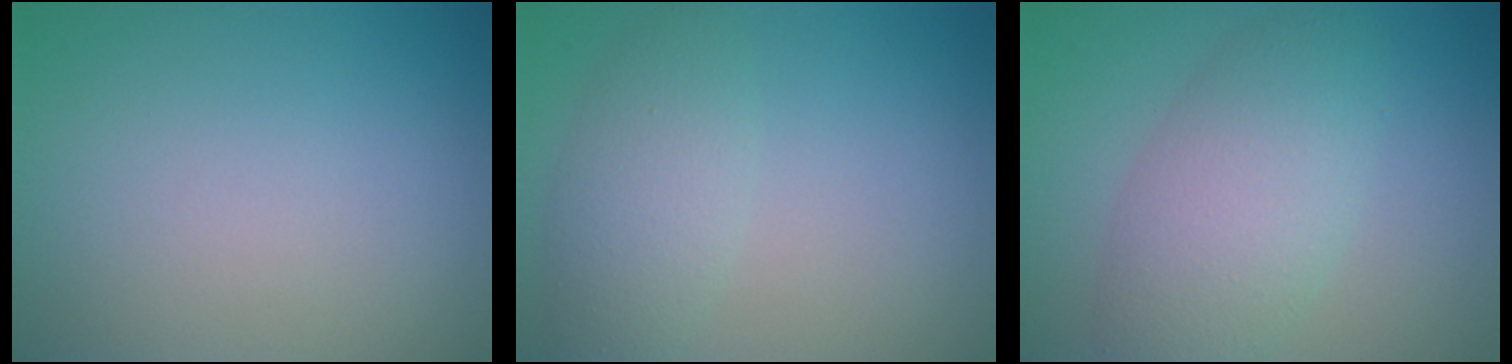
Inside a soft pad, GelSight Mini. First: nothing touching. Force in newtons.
{"total": 2.6, "press": 2.6, "slide": 0.2}
{"total": 5.8, "press": 5.8, "slide": 0.2}